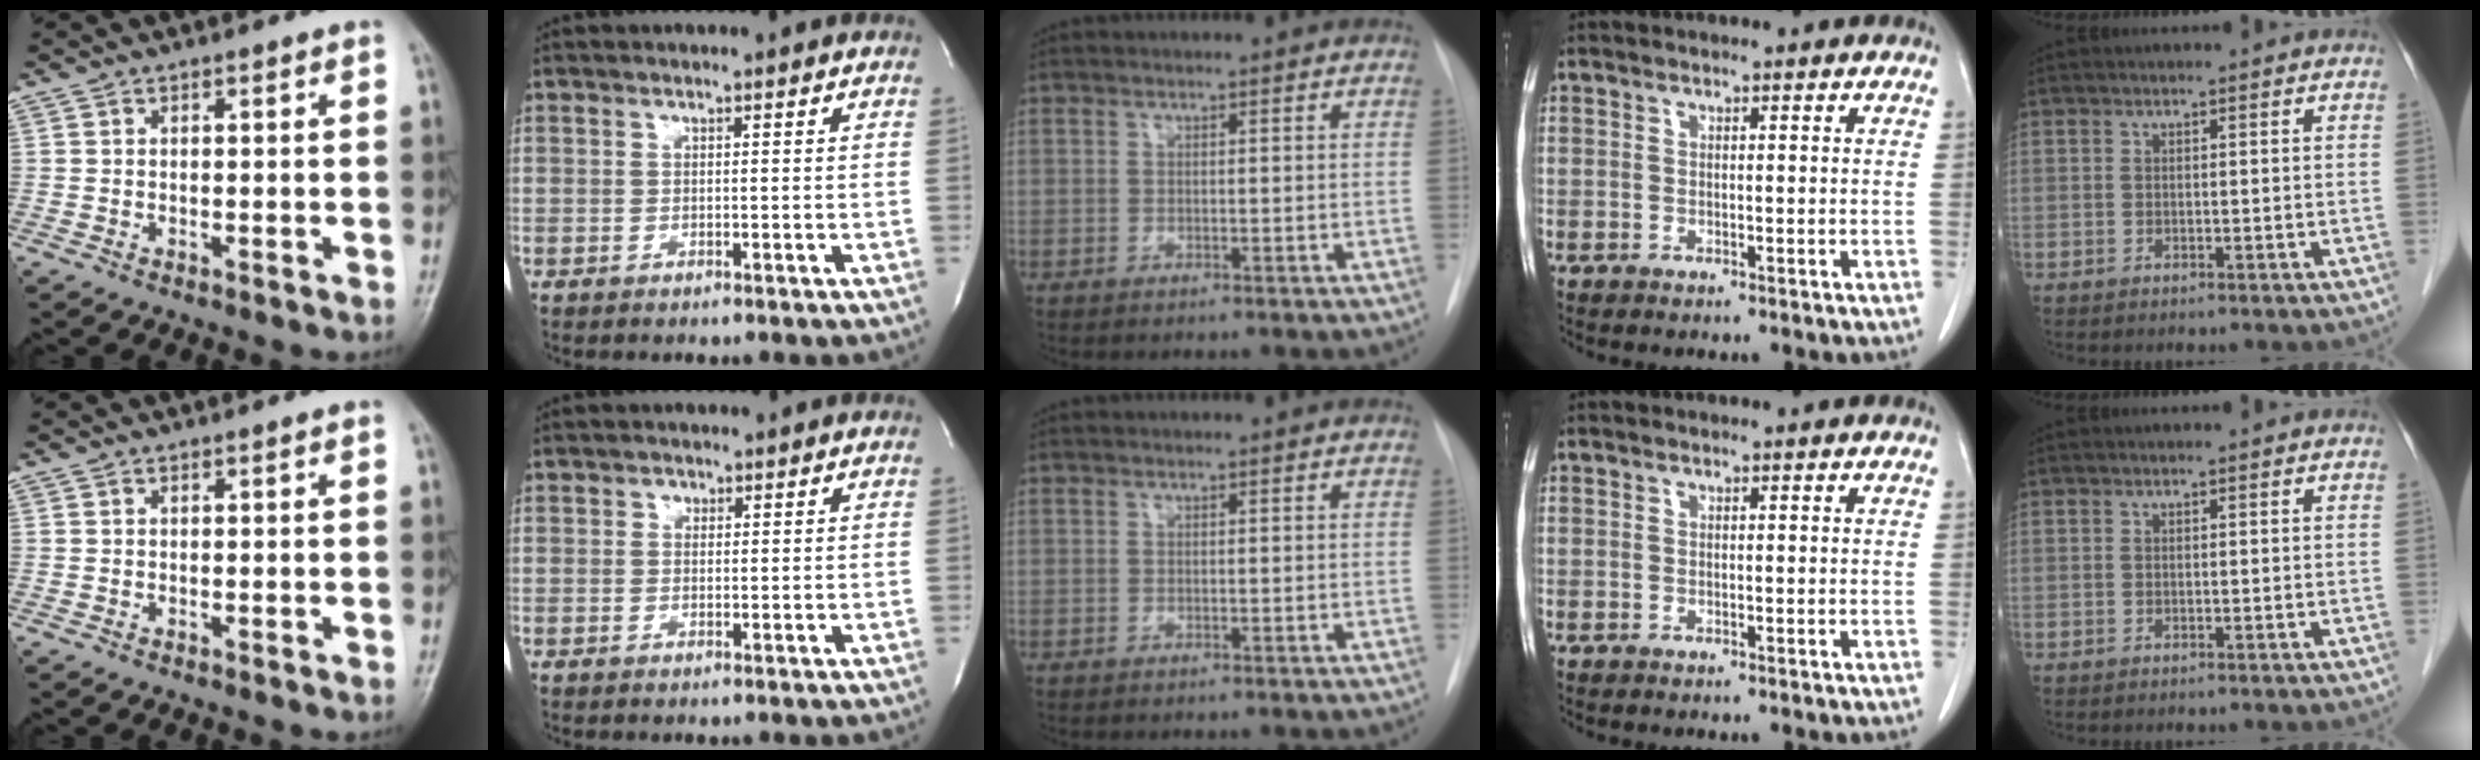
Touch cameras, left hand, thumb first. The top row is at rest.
{"index": {"total": 1.0, "force": [0.5, 0.9, 0.3], "torque": [-0.003, -0.002, 0.005]}}